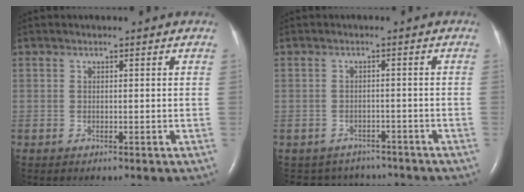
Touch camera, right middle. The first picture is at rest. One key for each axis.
{"total": 5.9, "fx": -5.3, "fy": 2.6, "fz": -0.3, "tx": 0.003, "ty": 0.013, "tz": -0.065}